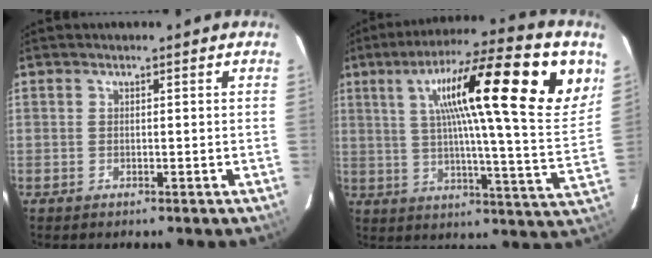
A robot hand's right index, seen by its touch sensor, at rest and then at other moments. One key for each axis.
{"total": 27.1, "fx": 11.9, "fy": 4.3, "fz": 24.0, "tx": -0.362, "ty": 0.031, "tz": 0.180}